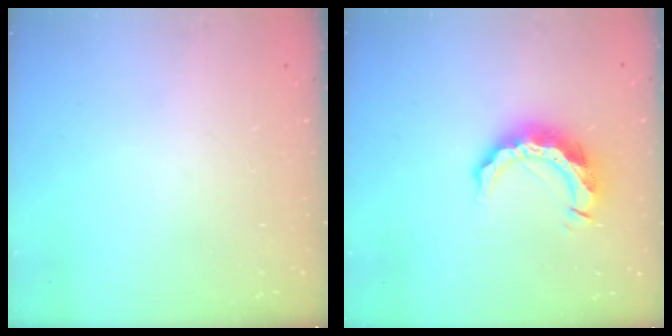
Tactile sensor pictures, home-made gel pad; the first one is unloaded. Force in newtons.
{"total": 10.5, "press": 10.5, "slide": 0.3}